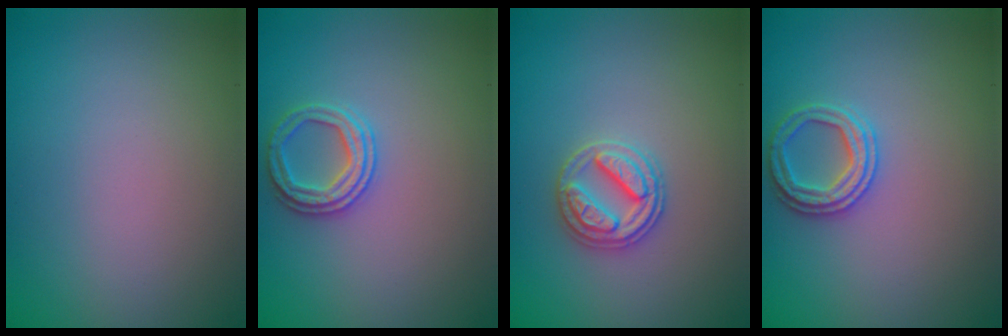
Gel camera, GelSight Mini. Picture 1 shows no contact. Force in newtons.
{"total": 2.4, "press": 2.4, "slide": 0.2}
{"total": 2.9, "press": 2.8, "slide": 0.4}
{"total": 2.4, "press": 2.4, "slide": 0.1}